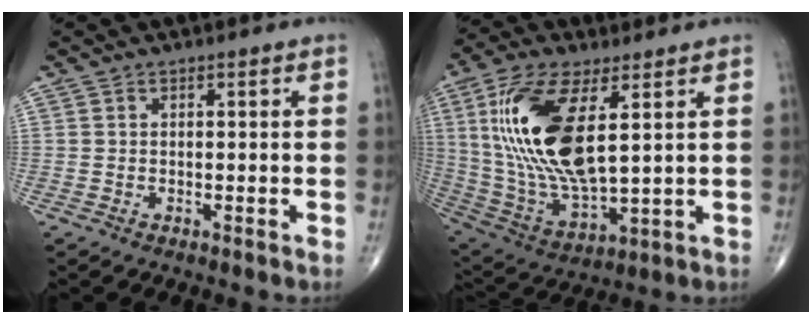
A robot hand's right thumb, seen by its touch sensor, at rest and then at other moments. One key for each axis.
{"total": 21.1, "fx": 5.1, "fy": 8.5, "fz": 18.7, "tx": -0.391, "ty": -0.026, "tz": 0.103}